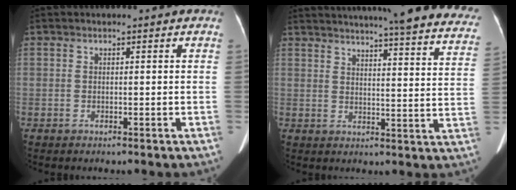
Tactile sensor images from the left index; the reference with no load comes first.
{"total": 32.3, "force": [29.1, 3.0, 13.7], "torque": [-0.182, -0.071, 0.337]}